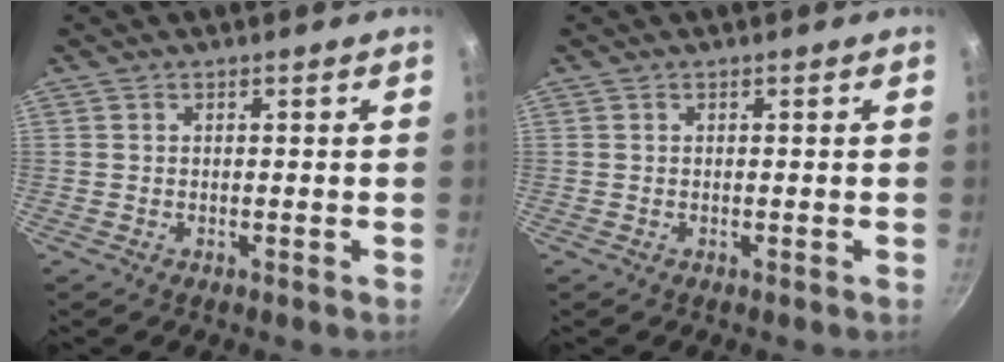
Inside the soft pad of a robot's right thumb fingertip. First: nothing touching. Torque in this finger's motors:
{"motor_torque": [-0.15, 0.15, 0.18, 0.05, 0.03]}